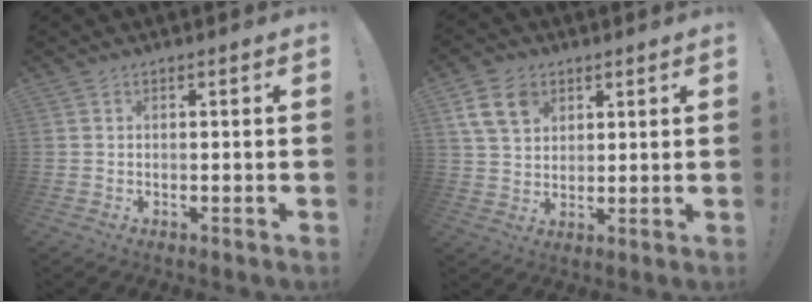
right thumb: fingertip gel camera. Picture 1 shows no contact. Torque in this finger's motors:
{"motor_torque": [0.07, 0.08, 0.28, 0.24, 0.00]}